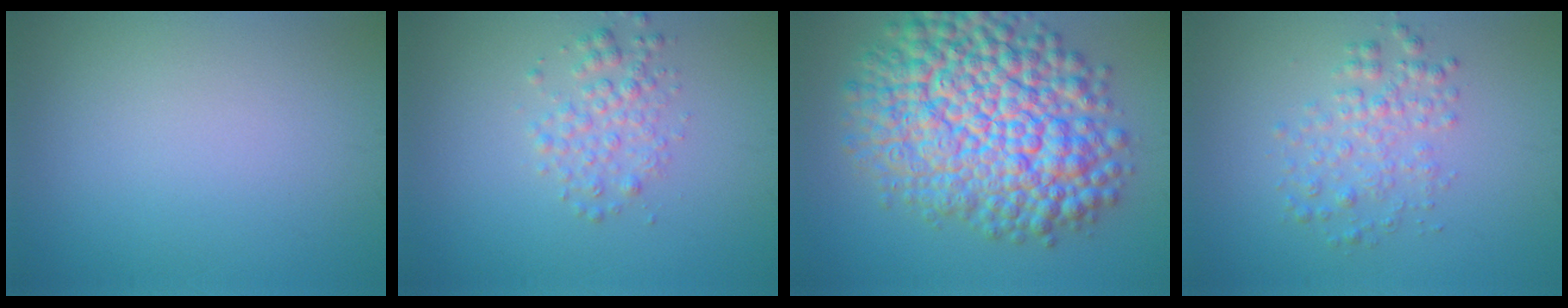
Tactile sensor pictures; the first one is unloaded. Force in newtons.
{"total": 2.4, "press": 2.4, "slide": 0.1}
{"total": 13.8, "press": 13.7, "slide": 0.5}
{"total": 2.7, "press": 2.7, "slide": 0.0}